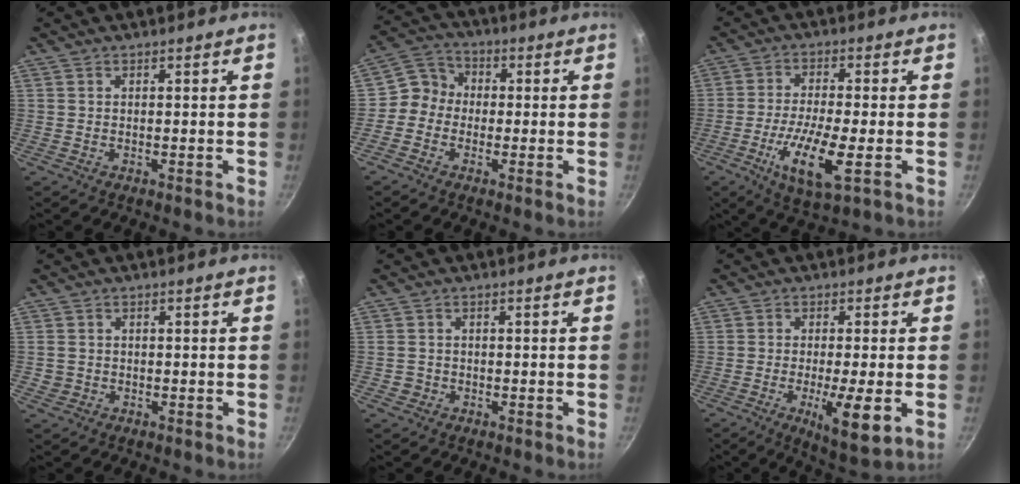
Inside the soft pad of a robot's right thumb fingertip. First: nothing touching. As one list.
[{"total": 5.8, "force": [-1.0, 5.3, 2.2], "torque": [-0.013, 0.021, -0.041]}, {"total": 11.4, "force": [-3.3, 3.1, 10.5], "torque": [-0.204, 0.000, -0.064]}, {"total": 2.0, "force": [-0.4, 1.8, 0.5], "torque": [-0.006, 0.005, -0.004]}, {"total": 1.9, "force": [-0.7, 1.7, 0.4], "torque": [-0.004, 0.007, -0.007]}, {"total": 9.4, "force": [-2.5, 2.0, 8.9], "torque": [-0.146, -0.006, -0.035]}]